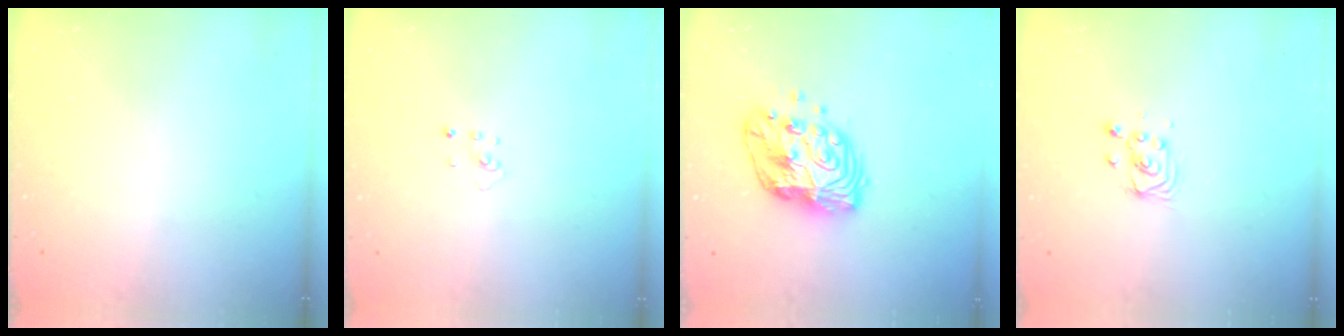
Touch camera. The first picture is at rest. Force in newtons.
{"total": 2.0, "press": 2.0, "slide": 0.3}
{"total": 12.3, "press": 12.3, "slide": 1.0}
{"total": 3.8, "press": 3.7, "slide": 0.4}